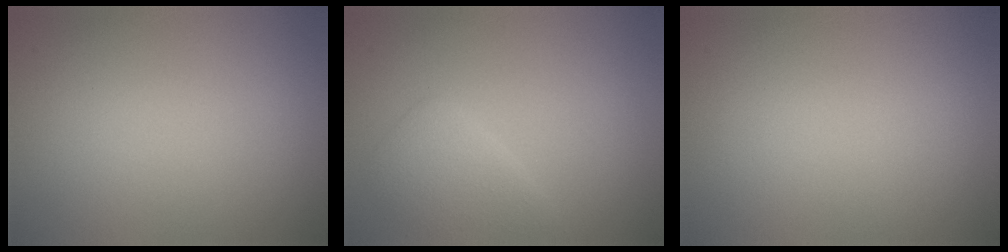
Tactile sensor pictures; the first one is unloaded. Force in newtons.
{"total": 2.4, "press": 2.4, "slide": 0.1}
{"total": 0.0}